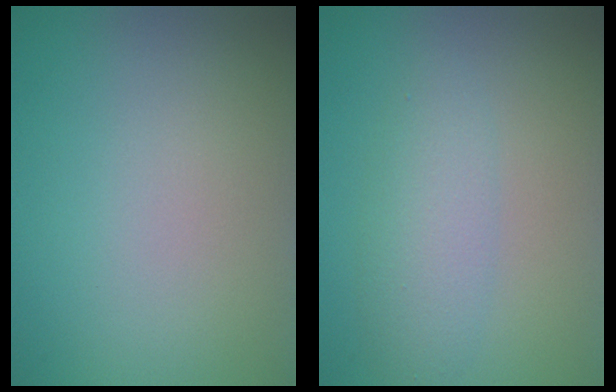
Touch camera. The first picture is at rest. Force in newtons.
{"total": 2.9, "press": 2.9, "slide": 0.1}